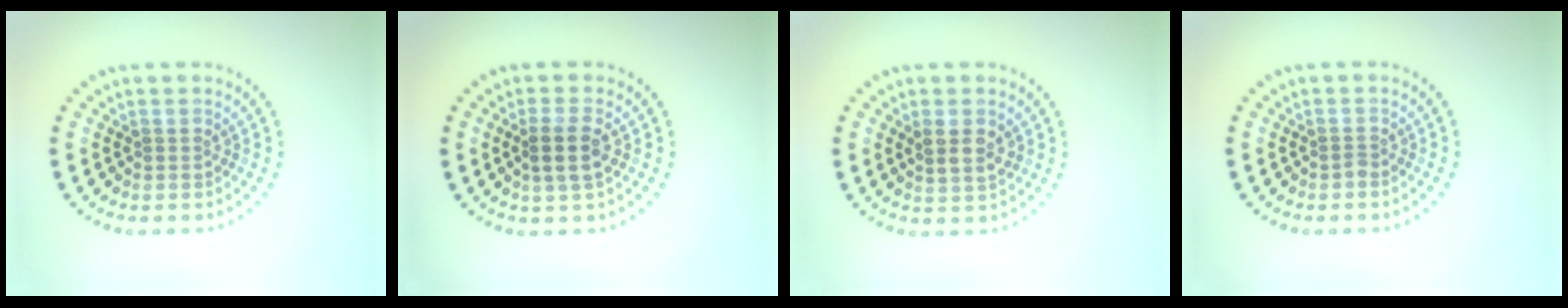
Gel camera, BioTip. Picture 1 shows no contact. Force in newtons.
{"total": 2.6, "press": 2.3, "slide": 1.1}
{"total": 2.0, "press": 1.9, "slide": 0.7}
{"total": 0.6, "press": 0.4, "slide": 0.5}